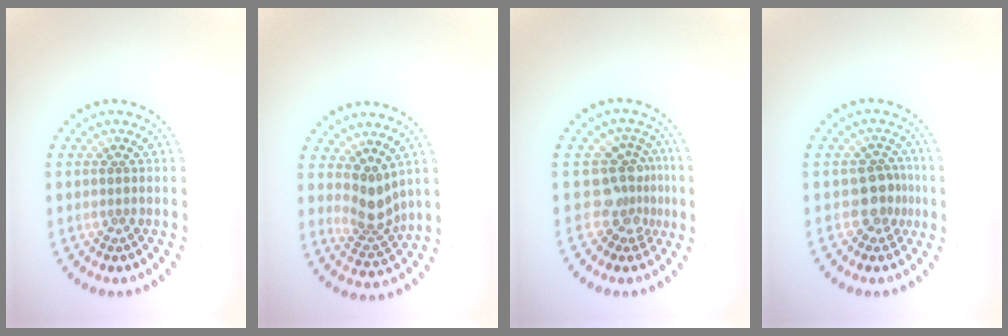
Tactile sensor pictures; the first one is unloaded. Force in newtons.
{"total": 2.8, "press": 2.1, "slide": 1.9}
{"total": 3.5, "press": 2.7, "slide": 2.2}
{"total": 2.7, "press": 2.2, "slide": 1.5}